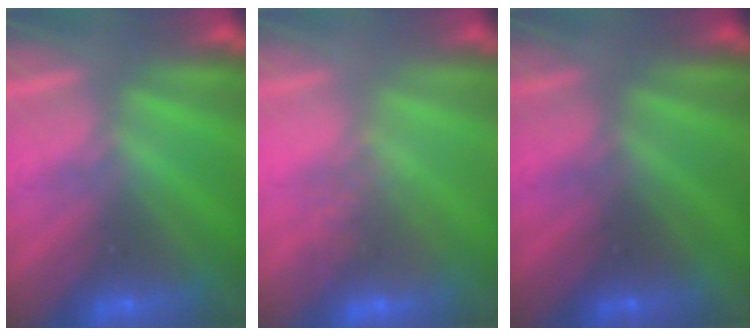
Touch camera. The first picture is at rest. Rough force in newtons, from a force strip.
{"total": 2.9}
{"total": 1.9}